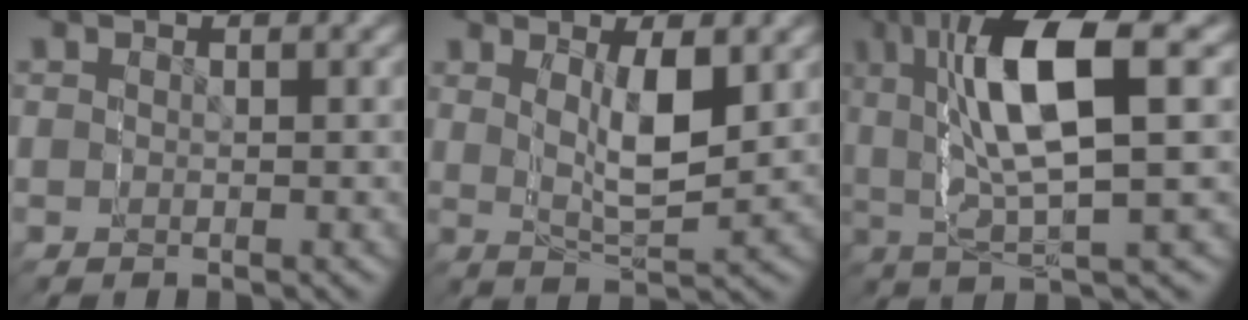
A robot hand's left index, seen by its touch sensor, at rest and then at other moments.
{"total": 4.2, "force": [3.3, 1.2, 2.3], "torque": [-0.060, 0.015, 0.040]}
{"total": 9.6, "force": [3.5, 5.2, 7.3], "torque": [-0.154, 0.020, 0.053]}